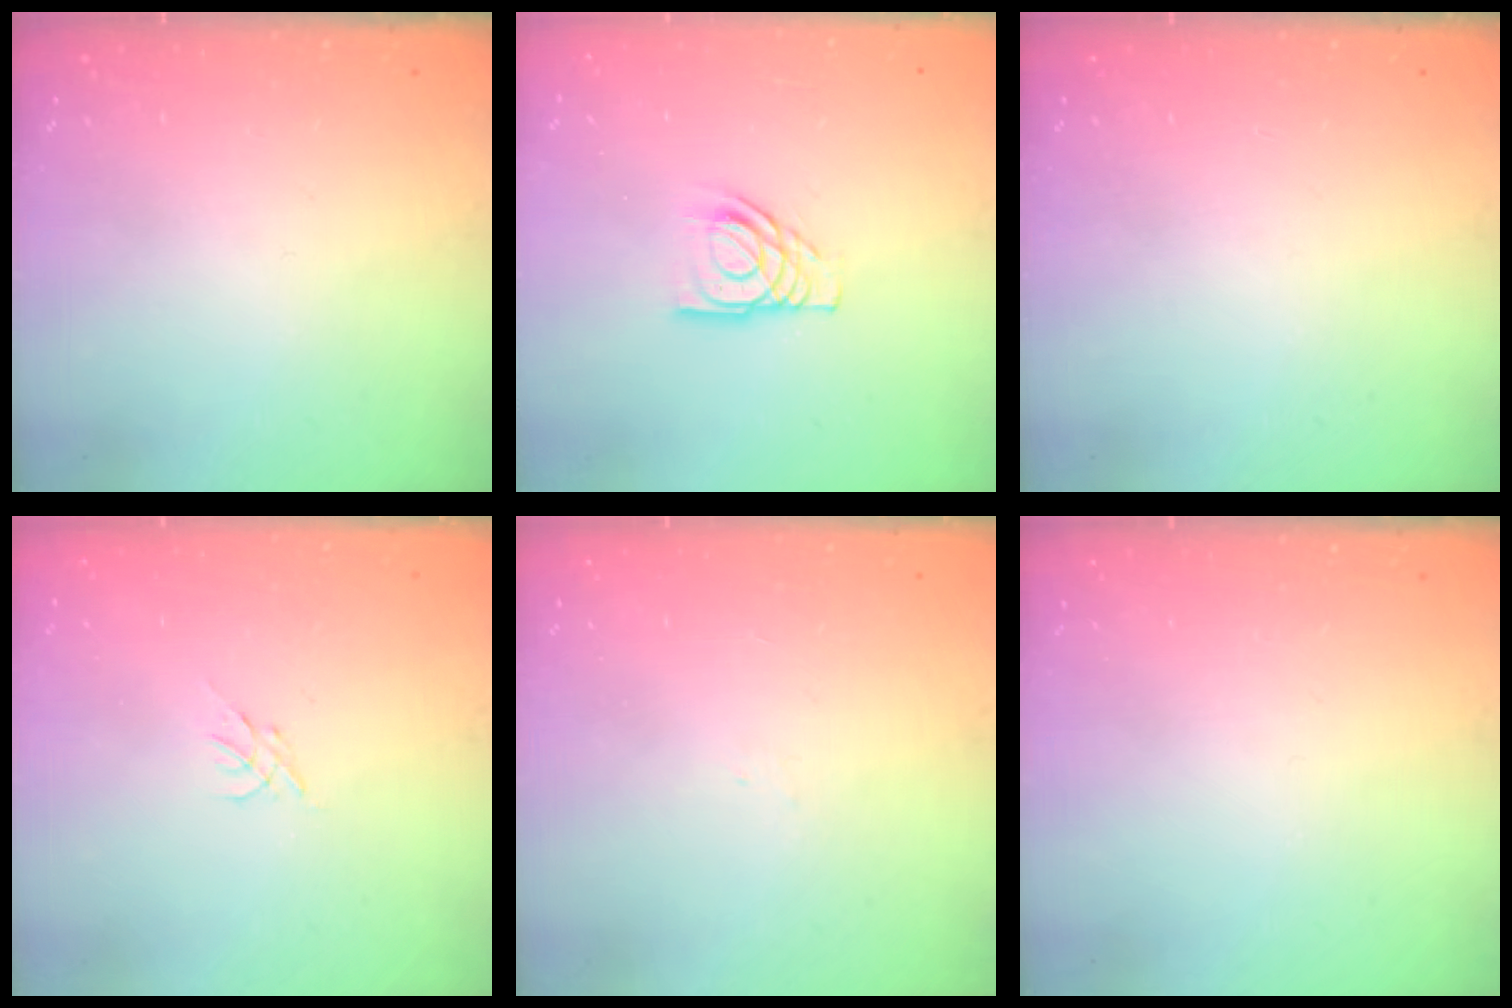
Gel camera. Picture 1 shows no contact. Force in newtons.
{"total": 7.9, "press": 7.9, "slide": 0.8}
{"total": 0.0}
{"total": 0.0}
{"total": 1.6, "press": 1.5, "slide": 0.4}
{"total": 0.0}